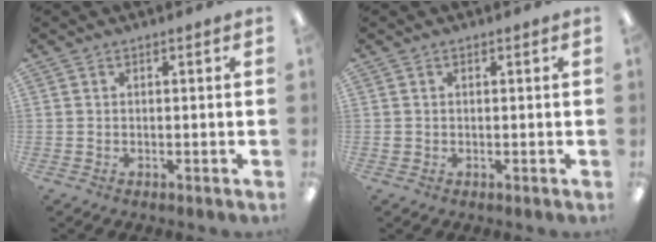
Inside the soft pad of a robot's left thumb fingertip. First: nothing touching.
{"total": 0.9, "force": [0.2, 0.8, 0.3], "torque": [-0.007, 0.005, 0.002]}